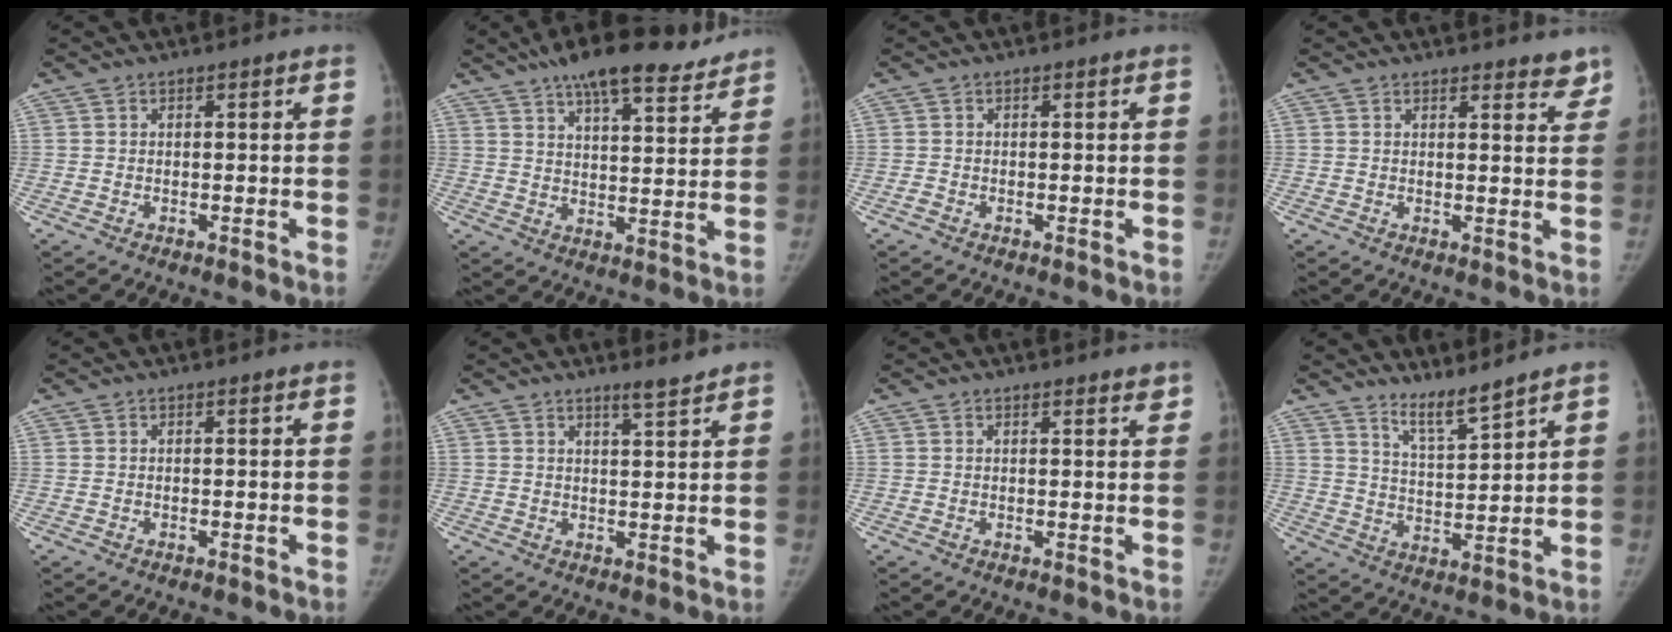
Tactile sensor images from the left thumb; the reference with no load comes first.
{"total": 17.1, "force": [13.3, 5.0, 9.6], "torque": [-0.122, -0.036, 0.201]}
{"total": 0.6, "force": [-0.5, 0.4, 0.1], "torque": [0.001, 0.000, -0.009]}
{"total": 5.0, "force": [4.4, 1.7, 1.7], "torque": [0.009, -0.024, 0.045]}
{"total": 0.0}
{"total": 3.4, "force": [2.9, 0.2, 1.7], "torque": [-0.023, -0.025, 0.046]}
{"total": 2.7, "force": [2.4, 0.8, 1.1], "torque": [0.002, -0.007, 0.025]}
{"total": 6.2, "force": [5.5, 0.0, 2.7], "torque": [-0.047, -0.056, 0.107]}